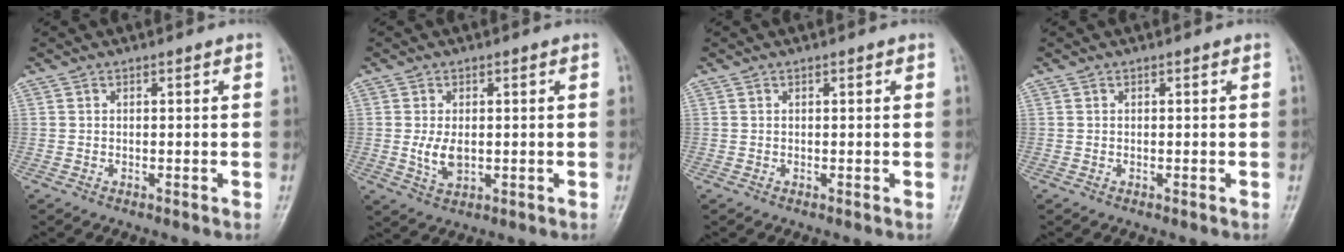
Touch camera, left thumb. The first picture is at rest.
{"total": 4.4, "force": [-0.1, 2.6, 3.5], "torque": [-0.064, -0.009, 0.001]}
{"total": 0.5, "force": [0.2, 0.2, 0.4], "torque": [-0.004, 0.001, 0.002]}
{"total": 0.0}